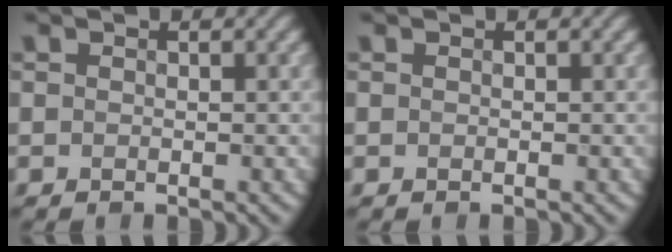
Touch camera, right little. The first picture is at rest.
{"total": 0.0}